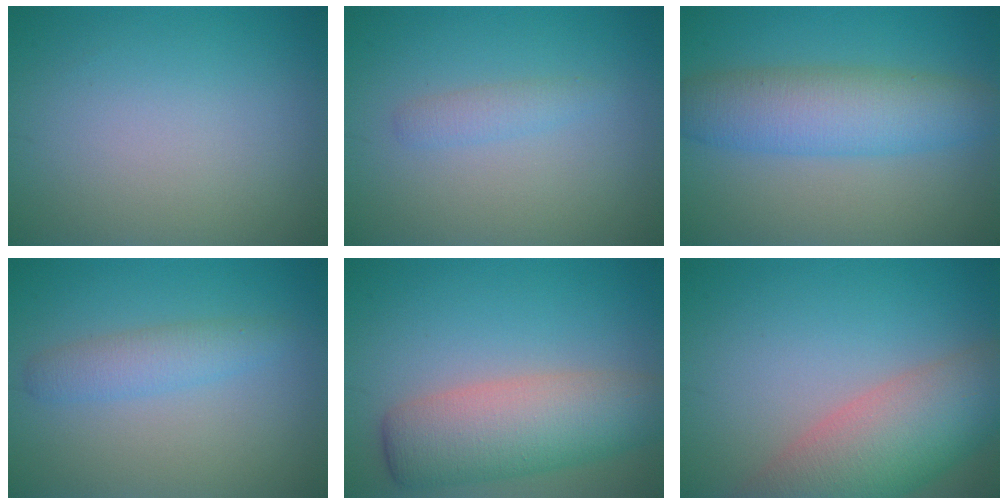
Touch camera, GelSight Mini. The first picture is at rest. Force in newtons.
{"total": 1.3, "press": 1.3, "slide": 0.0}
{"total": 6.4, "press": 6.4, "slide": 0.1}
{"total": 2.4, "press": 2.4, "slide": 0.1}
{"total": 7.4, "press": 7.4, "slide": 0.2}
{"total": 8.9, "press": 8.9, "slide": 0.4}